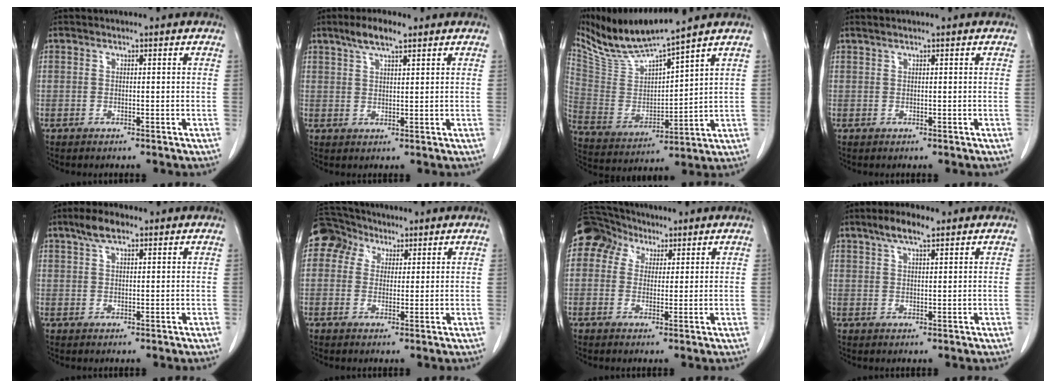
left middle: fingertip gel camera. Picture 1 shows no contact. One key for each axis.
{"total": 4.7, "fx": 3.3, "fy": 1.0, "fz": 3.2, "tx": -0.067, "ty": 0.009, "tz": 0.061}
{"total": 11.8, "fx": 10.9, "fy": -0.7, "fz": 4.6, "tx": -0.100, "ty": -0.012, "tz": 0.219}
{"total": 0.8, "fx": 0.6, "fy": -0.2, "fz": 0.5, "tx": -0.015, "ty": 0.009, "tz": 0.018}
{"total": 3.9, "fx": 2.6, "fy": 1.4, "fz": 2.6, "tx": -0.054, "ty": 0.011, "tz": 0.049}
{"total": 5.9, "fx": 2.9, "fy": 5.0, "fz": 1.1, "tx": -0.022, "ty": 0.031, "tz": 0.055}
{"total": 7.0, "fx": 3.5, "fy": 5.9, "fz": 1.5, "tx": -0.032, "ty": 0.038, "tz": 0.065}
{"total": 4.4, "fx": 3.1, "fy": 1.1, "fz": 3.0, "tx": -0.062, "ty": 0.010, "tz": 0.055}